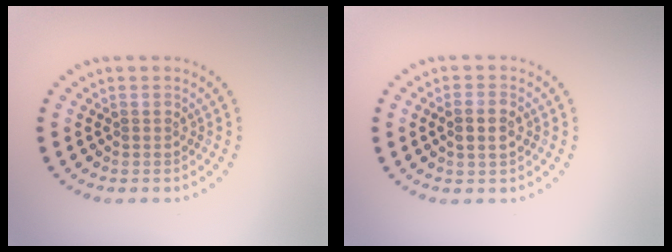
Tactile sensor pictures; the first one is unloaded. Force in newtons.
{"total": 2.5, "press": 2.4, "slide": 0.6}